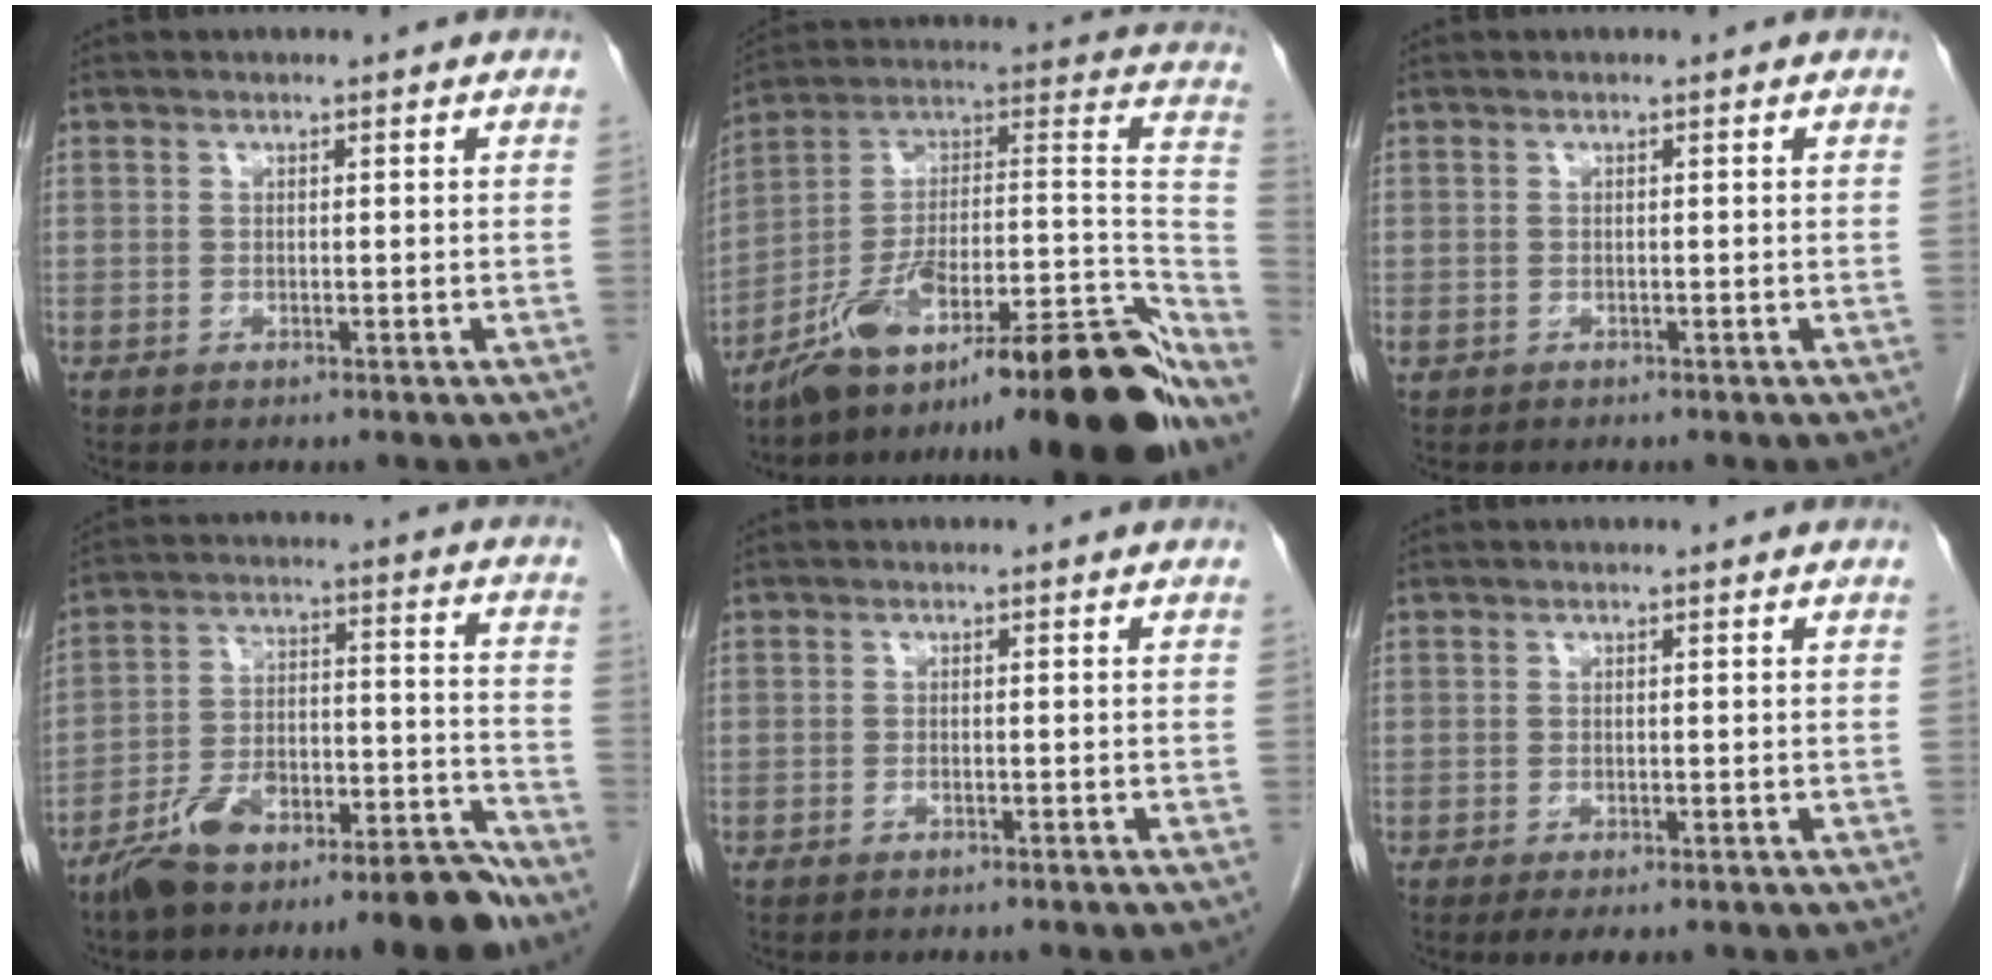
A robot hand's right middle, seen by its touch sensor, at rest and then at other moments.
{"total": 33.5, "force": [-22.7, 5.8, 23.9], "torque": [-0.248, 0.009, -0.348]}
{"total": 0.7, "force": [-0.4, 0.6, 0.2], "torque": [-0.010, 0.003, -0.003]}
{"total": 13.4, "force": [-10.6, 2.7, 7.8], "torque": [-0.118, 0.041, -0.175]}
{"total": 0.7, "force": [-0.6, 0.0, 0.4], "torque": [-0.015, -0.001, -0.009]}
{"total": 2.4, "force": [-1.6, 0.8, 1.5], "torque": [-0.021, -0.007, -0.020]}